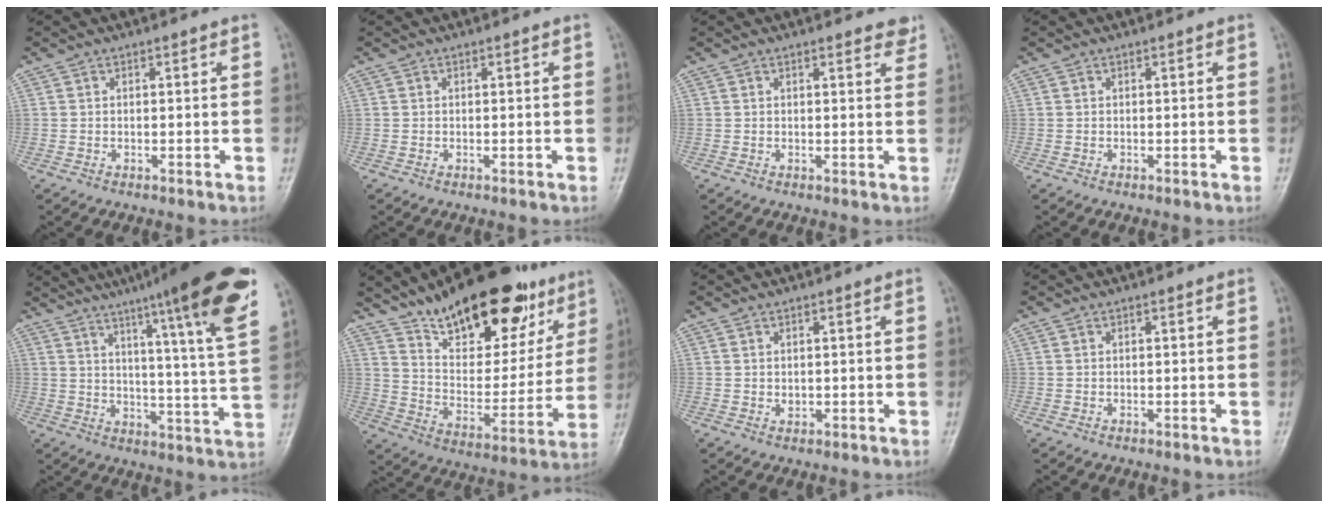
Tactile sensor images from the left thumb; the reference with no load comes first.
{"total": 0.0}
{"total": 3.1, "force": [2.6, 1.1, 1.4], "torque": [0.000, -0.009, 0.022]}
{"total": 0.0}
{"total": 22.8, "force": [14.4, 1.1, 17.6], "torque": [-0.237, -0.055, 0.193]}
{"total": 26.4, "force": [17.1, 11.5, 16.4], "torque": [-0.209, -0.061, 0.271]}
{"total": 1.3, "force": [0.4, 0.8, 0.9], "torque": [-0.009, -0.004, 0.010]}
{"total": 0.0}